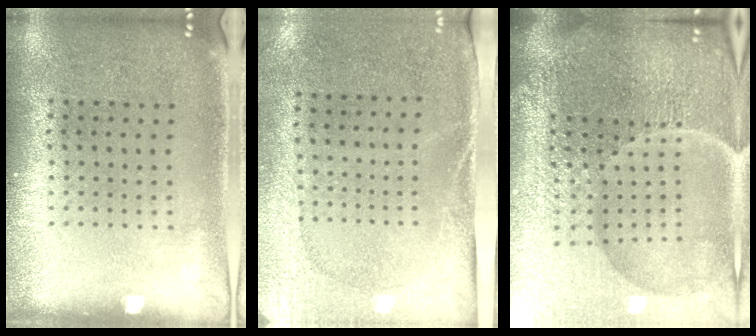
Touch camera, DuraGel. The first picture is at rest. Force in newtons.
{"total": 2.7, "press": 2.2, "slide": 1.5}
{"total": 7.0, "press": 6.2, "slide": 3.4}